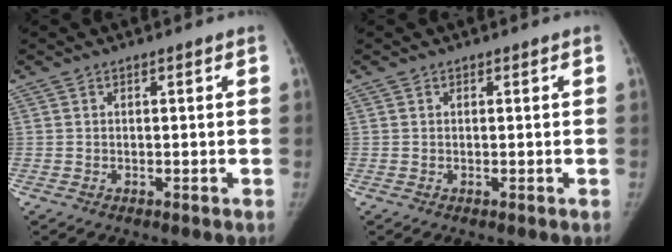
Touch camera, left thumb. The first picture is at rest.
{"total": 0.0}